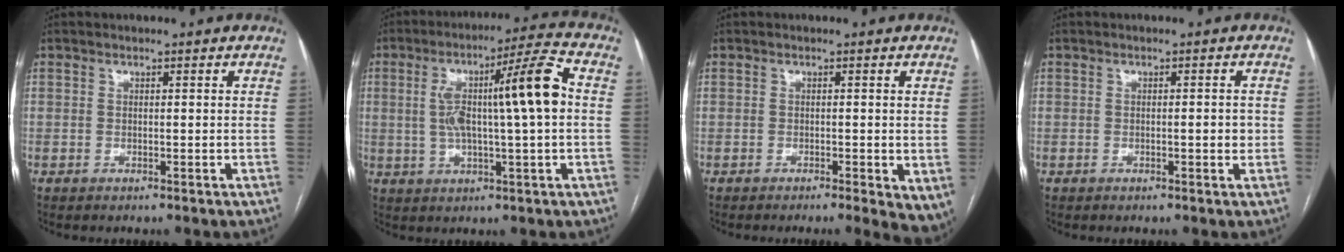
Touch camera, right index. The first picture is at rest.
{"total": 13.3, "force": [1.3, 0.9, 13.2], "torque": [-0.220, 0.028, 0.021]}
{"total": 6.1, "force": [-3.4, 1.8, 4.7], "torque": [-0.043, -0.013, -0.057]}
{"total": 1.7, "force": [-0.2, 0.3, 1.6], "torque": [-0.024, 0.001, -0.004]}